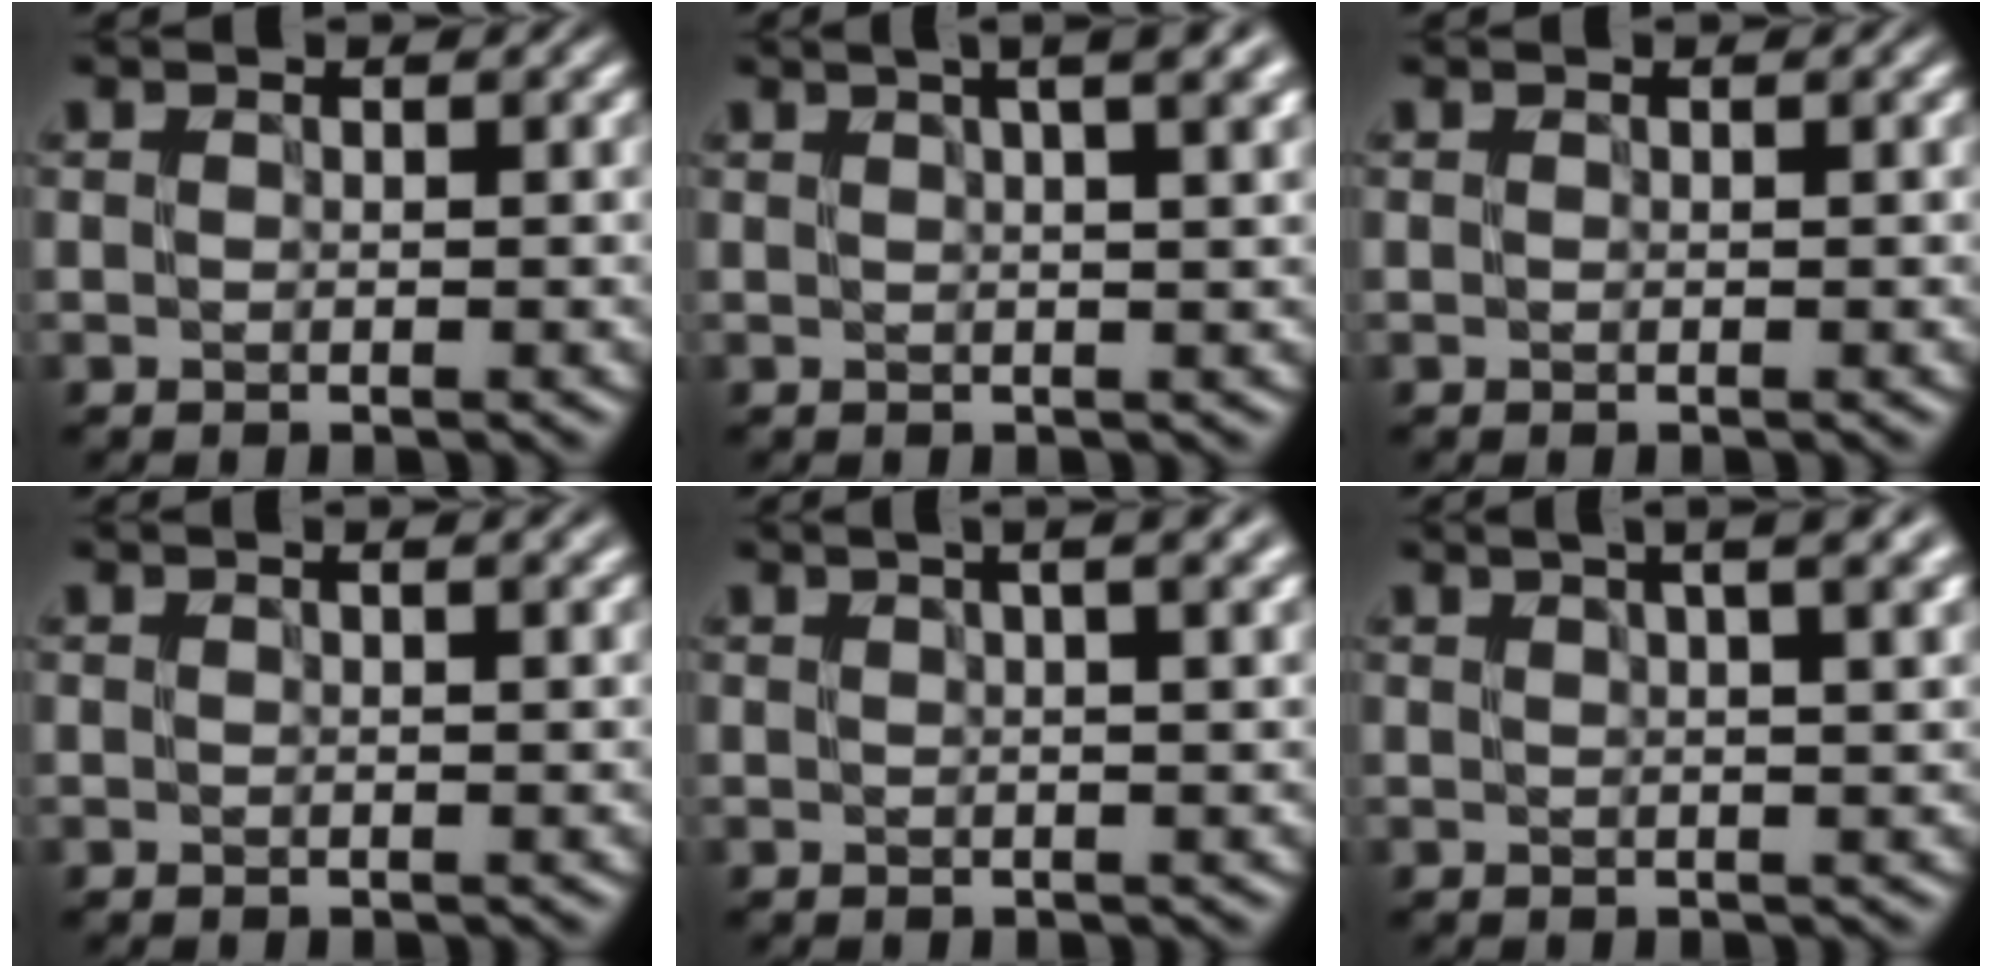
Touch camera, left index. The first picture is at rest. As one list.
[{"total": 5.6, "force": [2.7, 2.2, 4.4], "torque": [-0.036, 0.029, 0.008]}, {"total": 0.0}, {"total": 1.0, "force": [0.6, 0.3, 0.8], "torque": [-0.010, 0.001, 0.008]}, {"total": 3.8, "force": [1.9, 1.2, 3.1], "torque": [-0.031, 0.011, 0.006]}, {"total": 6.2, "force": [3.2, 2.5, 4.7], "torque": [-0.034, 0.035, 0.013]}]